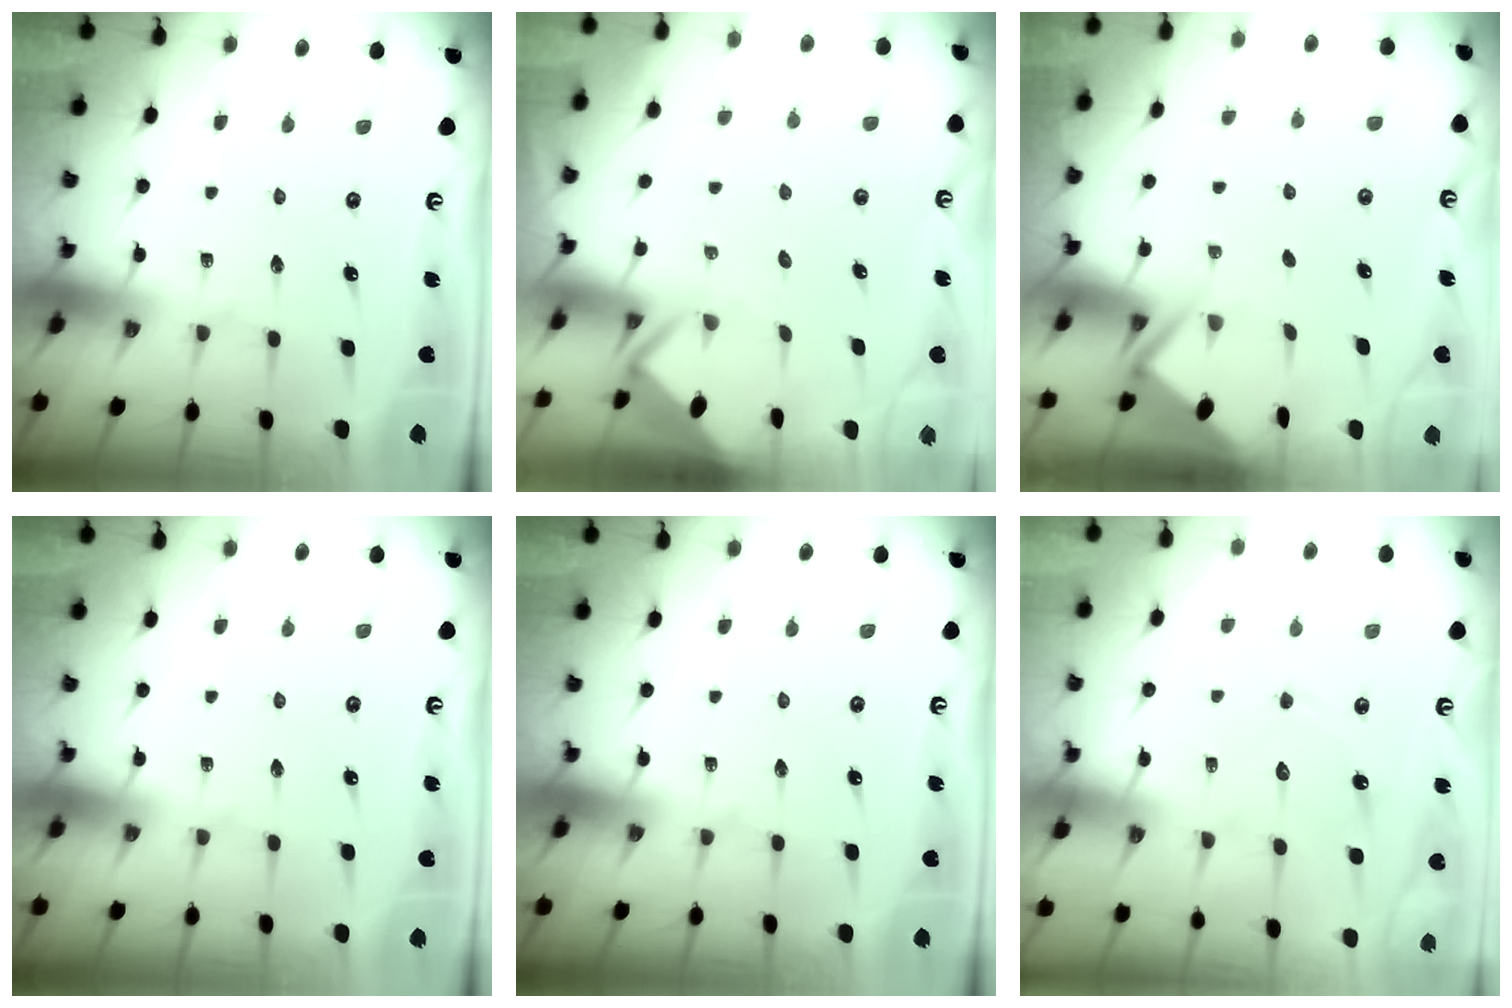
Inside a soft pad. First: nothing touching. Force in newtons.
{"total": 3.4, "press": 3.4, "slide": 0.1}
{"total": 3.0, "press": 2.9, "slide": 0.4}
{"total": 0.0}
{"total": 0.0}
{"total": 6.9, "press": 6.9, "slide": 0.5}